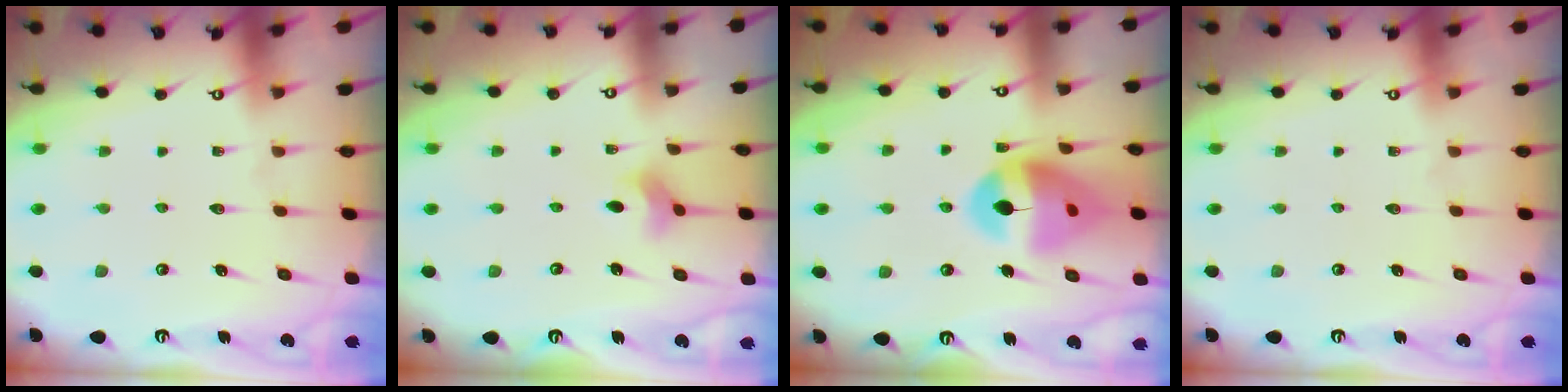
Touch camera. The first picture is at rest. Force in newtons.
{"total": 3.2, "press": 3.2, "slide": 0.6}
{"total": 14.0, "press": 13.9, "slide": 1.8}
{"total": 0.0}